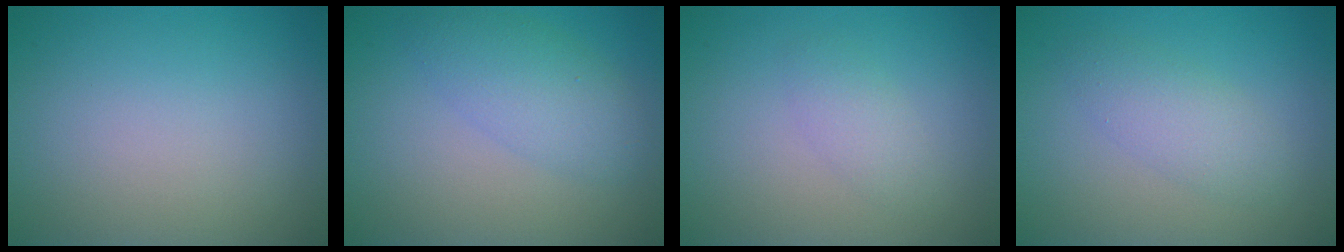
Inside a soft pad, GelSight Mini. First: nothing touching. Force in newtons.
{"total": 3.6, "press": 3.6, "slide": 0.0}
{"total": 1.6, "press": 1.6, "slide": 0.1}
{"total": 2.7, "press": 2.7, "slide": 0.0}